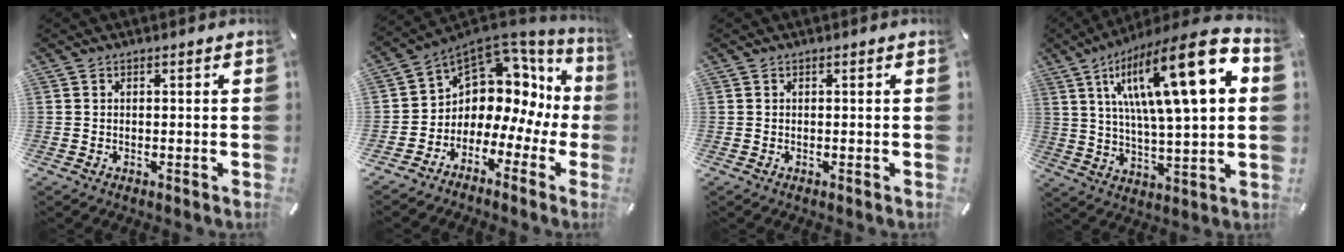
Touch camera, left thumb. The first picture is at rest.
{"total": 8.5, "force": [3.0, 7.4, 2.9], "torque": [-0.069, -0.046, 0.060]}
{"total": 0.0}
{"total": 24.3, "force": [9.6, 6.2, 21.5], "torque": [-0.364, -0.057, 0.141]}